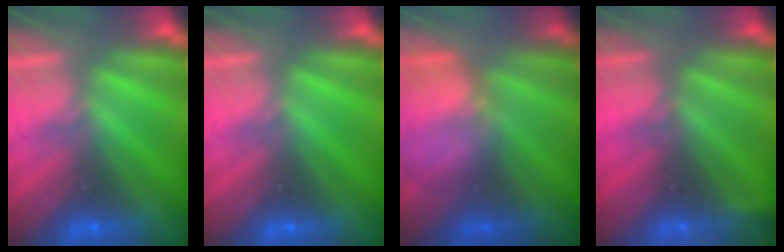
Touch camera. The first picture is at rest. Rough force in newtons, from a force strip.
{"total": 0.0}
{"total": 3.8}
{"total": 2.4}